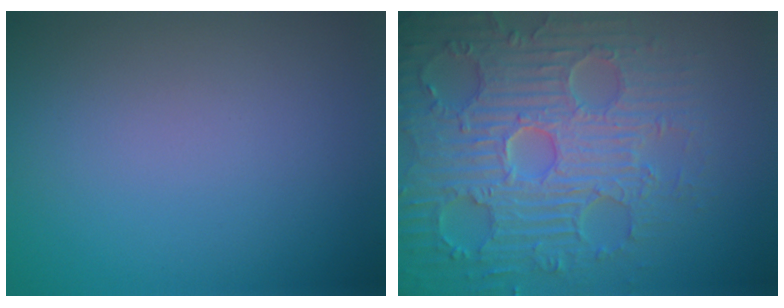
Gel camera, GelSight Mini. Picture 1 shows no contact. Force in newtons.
{"total": 8.7, "press": 6.5, "slide": 5.9}